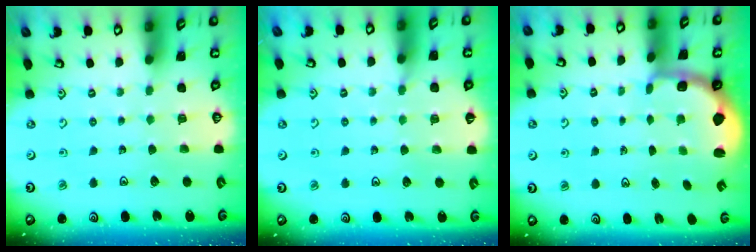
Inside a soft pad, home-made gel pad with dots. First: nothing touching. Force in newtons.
{"total": 4.5, "press": 4.4, "slide": 0.6}
{"total": 2.4, "press": 1.2, "slide": 2.1}